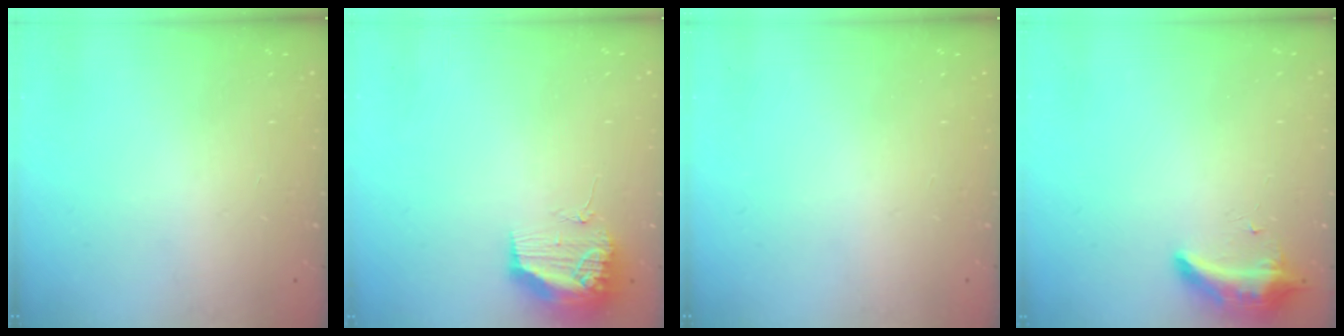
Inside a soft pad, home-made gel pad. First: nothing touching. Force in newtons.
{"total": 11.1, "press": 11.1, "slide": 0.8}
{"total": 0.0}
{"total": 8.3, "press": 8.3, "slide": 0.1}